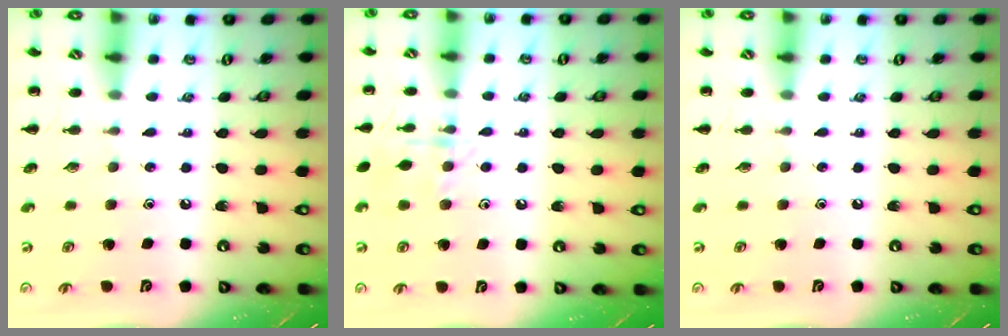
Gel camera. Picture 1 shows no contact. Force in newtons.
{"total": 8.6, "press": 8.5, "slide": 1.5}
{"total": 0.0}